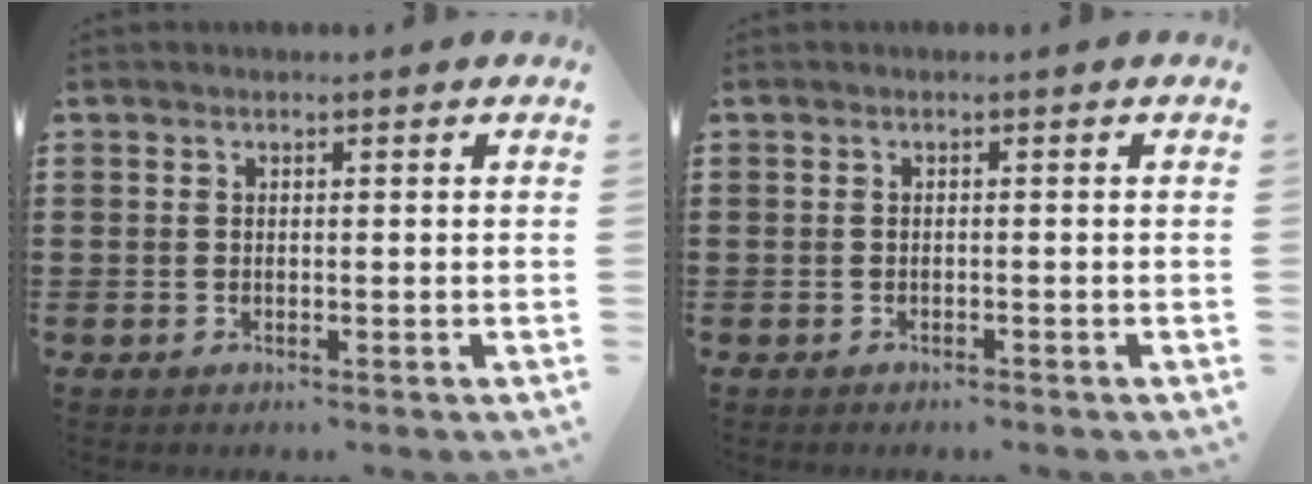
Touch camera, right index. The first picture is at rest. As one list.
[{"total": 0.6, "force": [-0.6, 0.0, 0.0], "torque": [-0.003, -0.001, -0.013]}]